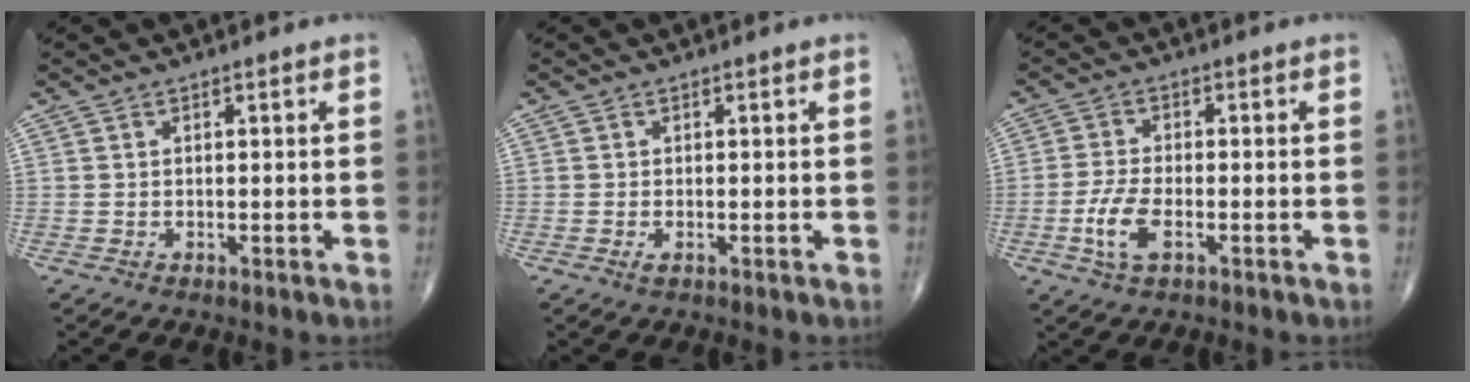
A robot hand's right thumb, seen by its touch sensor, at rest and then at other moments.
{"total": 0.8, "force": [-0.3, 0.3, 0.7], "torque": [-0.019, -0.003, -0.008]}
{"total": 5.9, "force": [-2.1, 2.5, 4.9], "torque": [-0.111, 0.006, -0.041]}